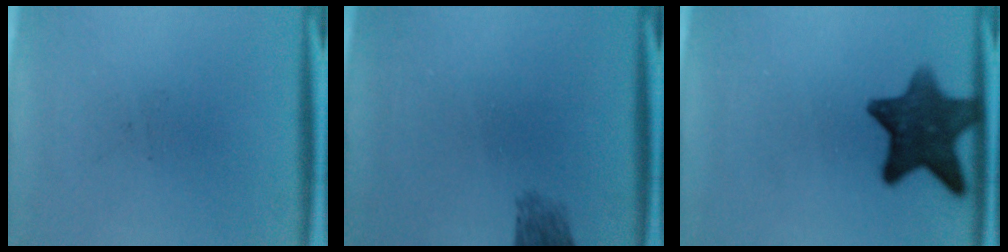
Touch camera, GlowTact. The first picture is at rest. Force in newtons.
{"total": 2.2}
{"total": 11.2}